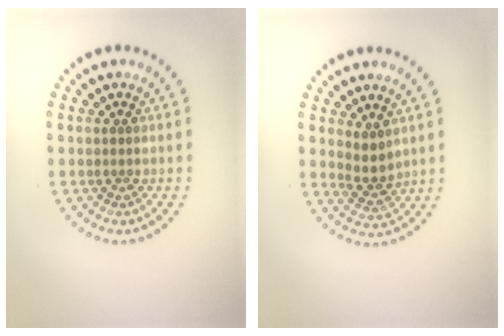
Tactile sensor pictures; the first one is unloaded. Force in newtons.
{"total": 2.3, "press": 2.0, "slide": 1.2}